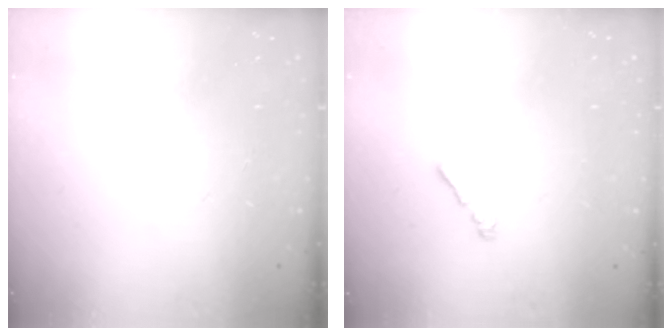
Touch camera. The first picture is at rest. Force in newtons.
{"total": 1.0, "press": 0.9, "slide": 0.5}